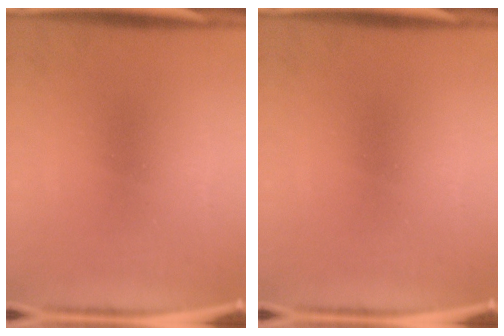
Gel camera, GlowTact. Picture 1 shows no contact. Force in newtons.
{"total": 0.0}